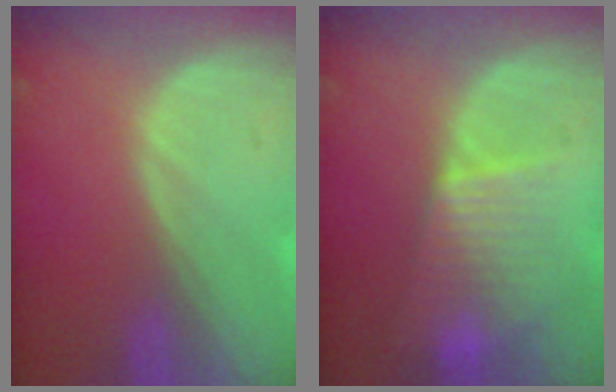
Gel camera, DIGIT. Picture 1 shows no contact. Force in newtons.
{"total": 6.5, "press": 6.4, "slide": 1.1}